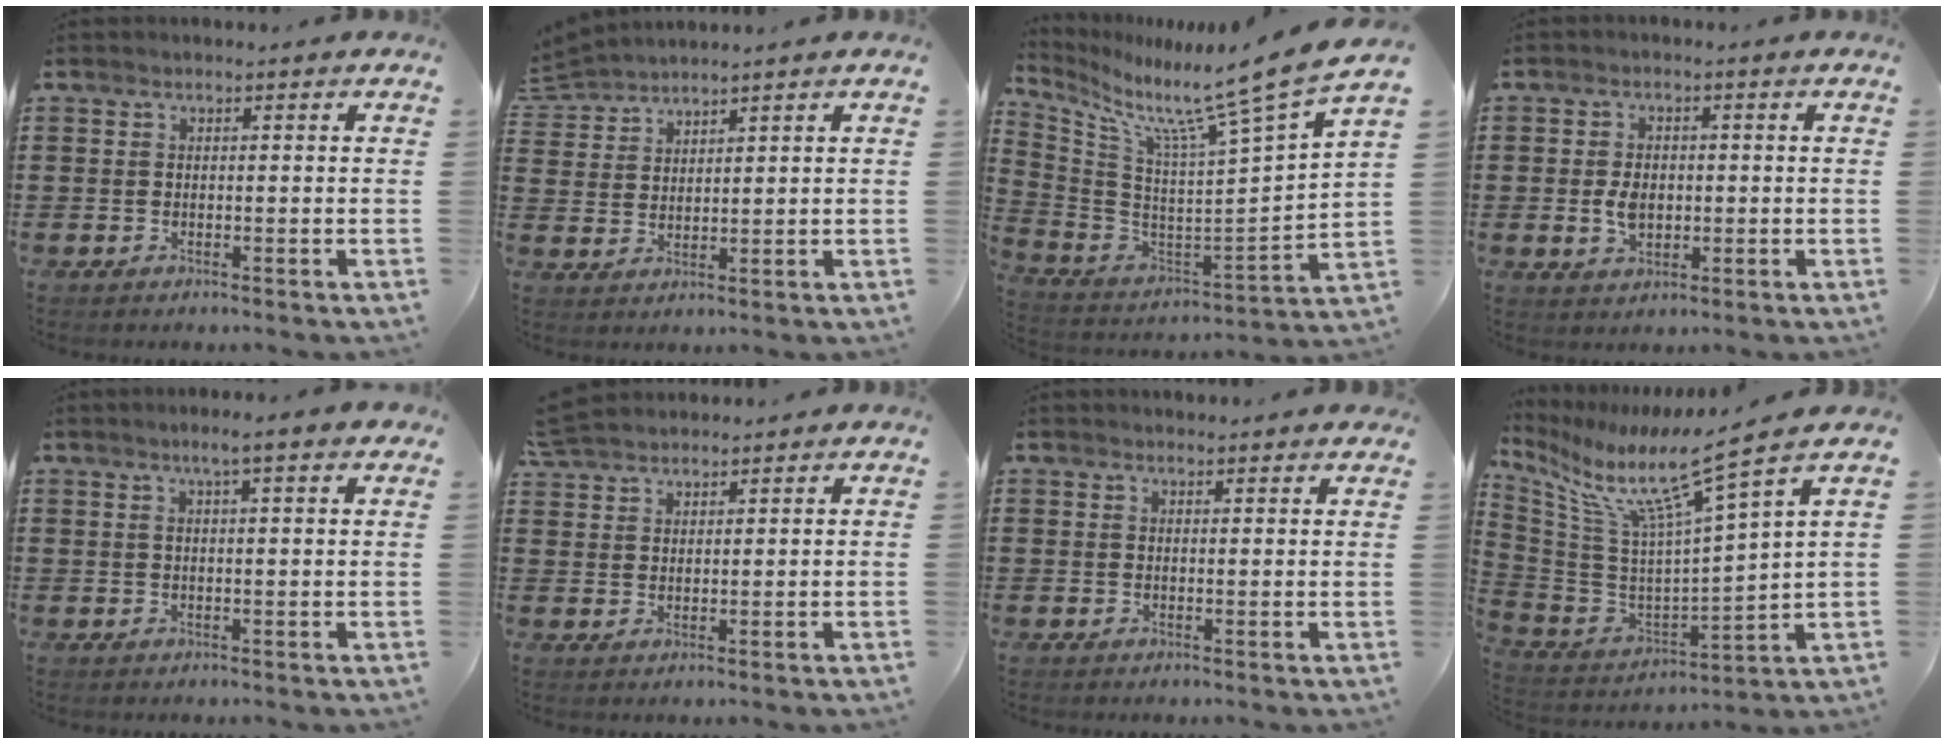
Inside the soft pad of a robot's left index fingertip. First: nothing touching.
{"total": 2.9, "force": [2.8, 0.4, -0.5], "torque": [-0.003, -0.009, 0.053]}
{"total": 10.7, "force": [9.0, -1.0, 5.8], "torque": [-0.131, -0.084, 0.134]}
{"total": 3.8, "force": [-0.2, 2.5, 2.8], "torque": [-0.055, 0.001, -0.008]}
{"total": 2.9, "force": [1.8, 0.0, 2.3], "torque": [-0.049, 0.004, 0.030]}
{"total": 3.8, "force": [3.7, 0.9, 0.6], "torque": [-0.023, -0.002, 0.072]}
{"total": 1.6, "force": [1.5, 0.1, 0.4], "torque": [-0.010, 0.002, 0.029]}
{"total": 10.6, "force": [7.7, -0.3, 7.2], "torque": [-0.172, -0.062, 0.118]}